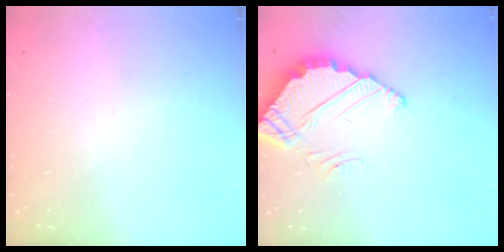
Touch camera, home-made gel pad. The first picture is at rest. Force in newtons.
{"total": 5.0, "press": 5.0, "slide": 0.2}